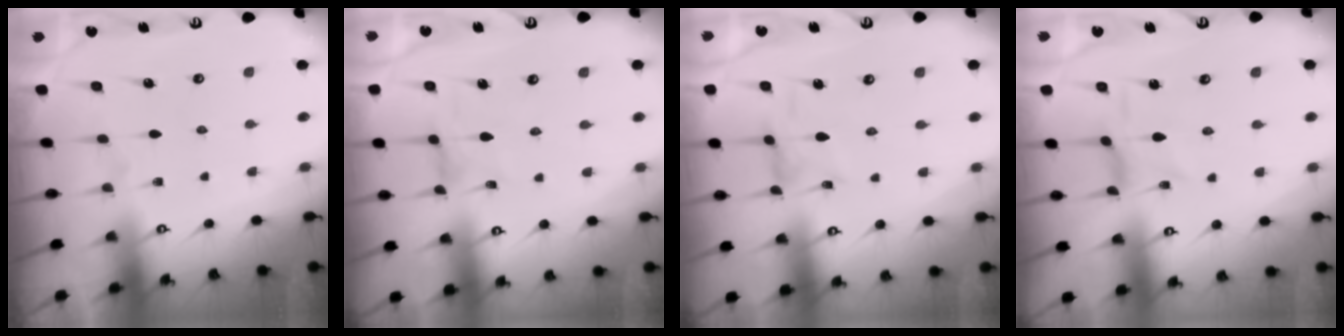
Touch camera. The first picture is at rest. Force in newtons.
{"total": 1.6, "press": 1.6, "slide": 0.1}
{"total": 1.9, "press": 1.9, "slide": 0.1}
{"total": 0.0}